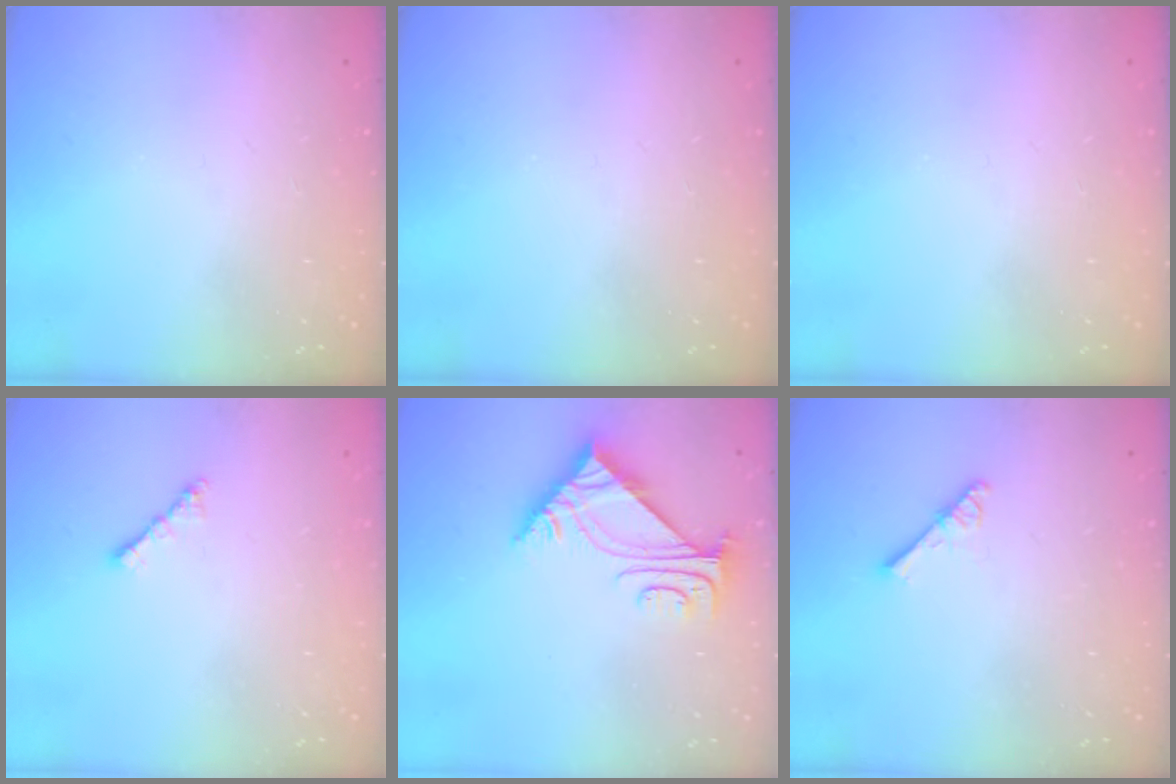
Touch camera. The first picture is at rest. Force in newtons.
{"total": 0.0}
{"total": 0.0}
{"total": 2.0, "press": 1.9, "slide": 0.6}
{"total": 5.5, "press": 5.4, "slide": 0.9}
{"total": 2.5, "press": 2.5, "slide": 0.3}